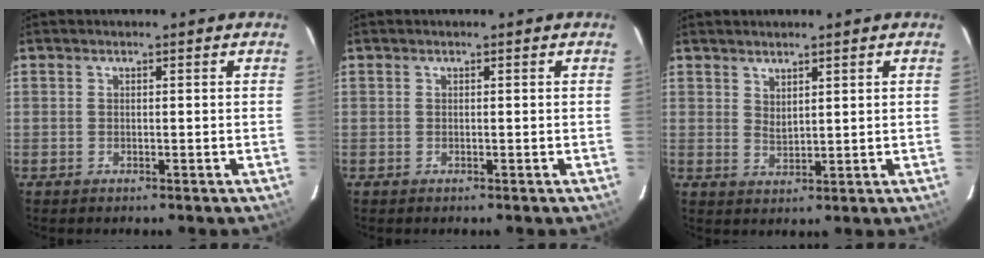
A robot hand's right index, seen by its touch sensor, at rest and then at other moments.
{"total": 0.0}
{"total": 2.5, "force": [2.1, 0.8, 1.2], "torque": [-0.020, -0.002, 0.037]}